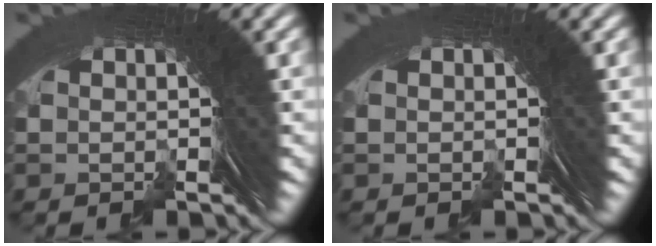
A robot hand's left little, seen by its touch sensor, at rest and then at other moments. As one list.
[{"total": 0.0}]